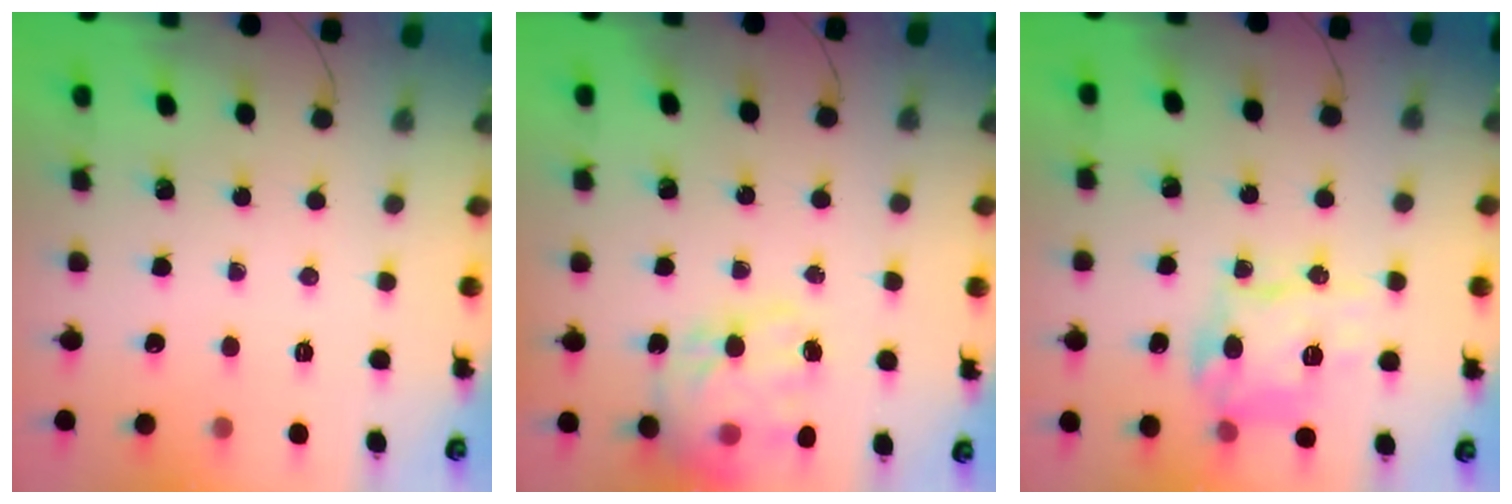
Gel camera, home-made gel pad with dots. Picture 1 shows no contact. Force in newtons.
{"total": 17.8, "press": 17.3, "slide": 4.4}
{"total": 12.1, "press": 12.0, "slide": 1.3}